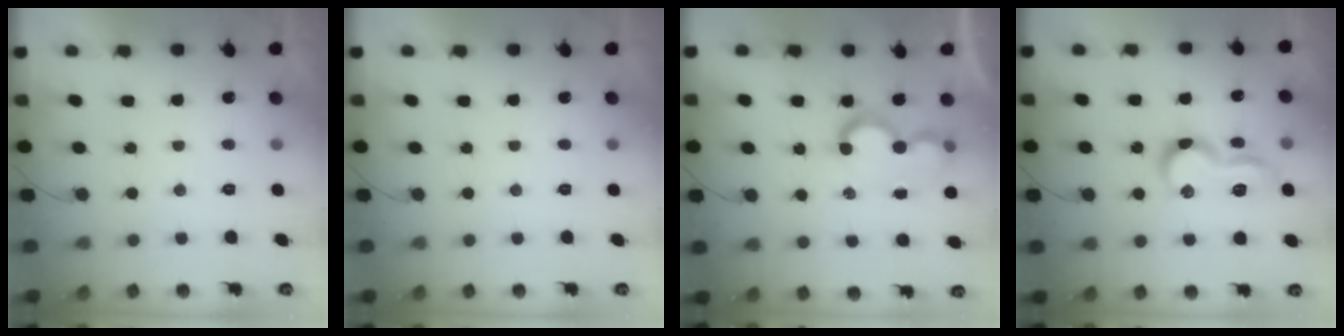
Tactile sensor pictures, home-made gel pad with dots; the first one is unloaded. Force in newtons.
{"total": 0.0}
{"total": 9.4, "press": 9.3, "slide": 1.2}
{"total": 12.6, "press": 12.6, "slide": 1.2}